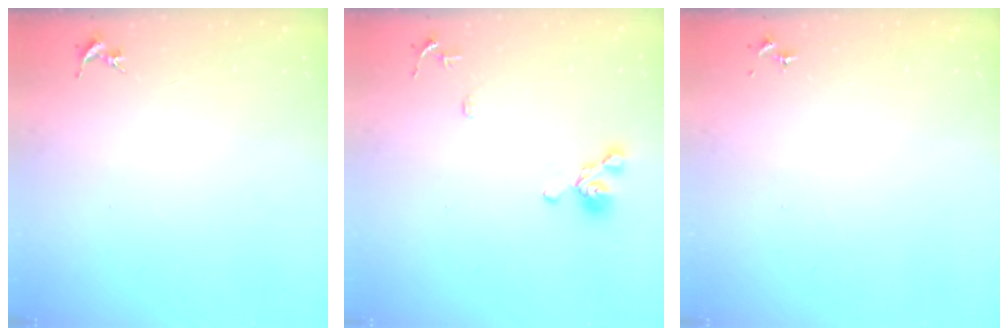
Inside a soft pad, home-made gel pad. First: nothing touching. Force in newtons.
{"total": 10.4, "press": 10.3, "slide": 1.6}
{"total": 0.0}